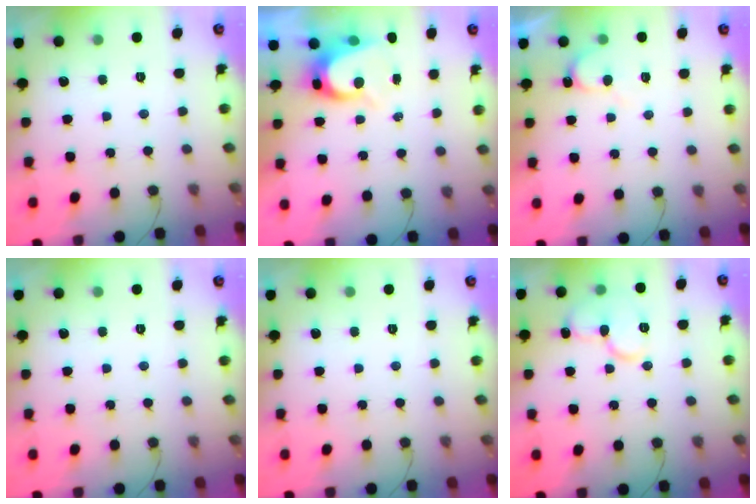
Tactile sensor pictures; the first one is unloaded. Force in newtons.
{"total": 6.5, "press": 6.5, "slide": 0.6}
{"total": 5.0, "press": 5.0, "slide": 0.4}
{"total": 0.0}
{"total": 0.0}
{"total": 11.3, "press": 11.2, "slide": 1.5}